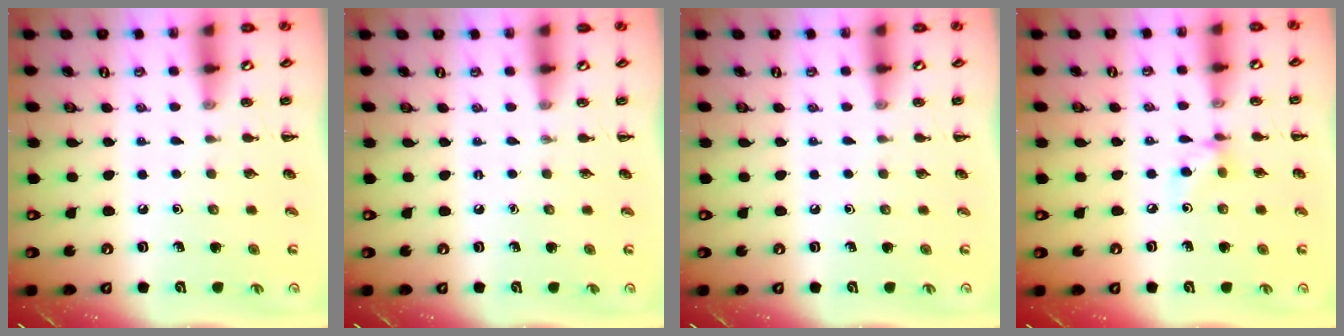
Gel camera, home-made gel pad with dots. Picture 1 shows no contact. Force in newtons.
{"total": 0.0}
{"total": 0.0}
{"total": 5.1, "press": 5.1, "slide": 0.5}